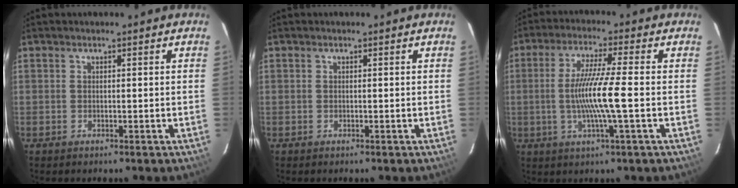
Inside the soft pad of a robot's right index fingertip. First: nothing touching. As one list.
[{"total": 0.0}, {"total": 9.5, "force": [-1.5, -0.7, 9.3], "torque": [-0.178, -0.008, -0.028]}]